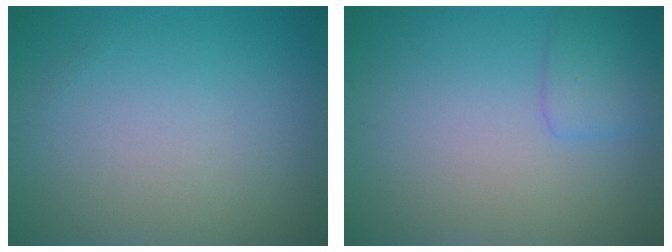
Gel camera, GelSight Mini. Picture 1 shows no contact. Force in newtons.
{"total": 2.0, "press": 1.9, "slide": 0.1}